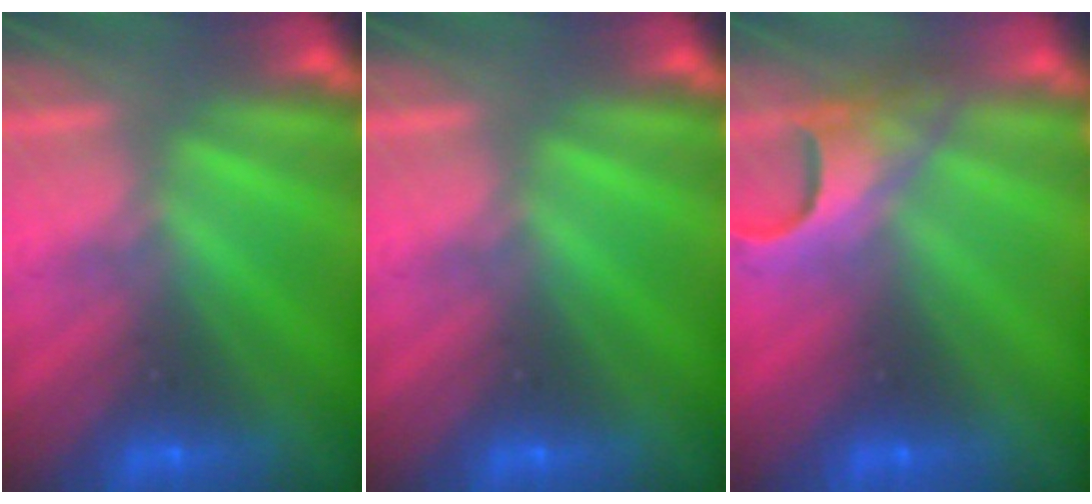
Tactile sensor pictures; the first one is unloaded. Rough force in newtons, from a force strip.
{"total": 0.0}
{"total": 4.6}